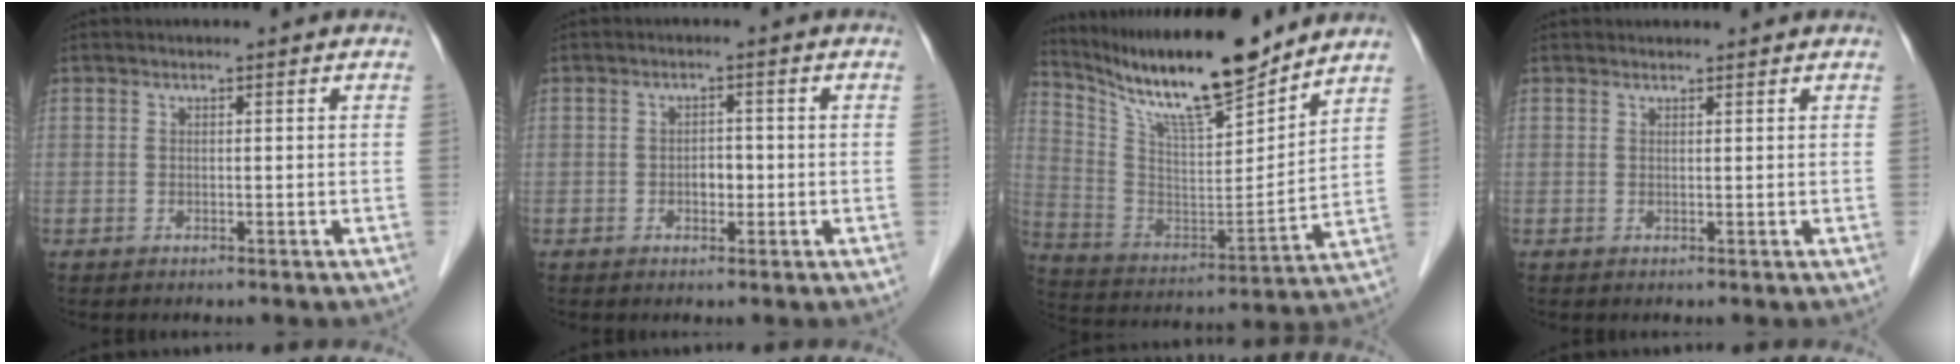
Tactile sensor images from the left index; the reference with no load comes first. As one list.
[{"total": 1.9, "force": [-0.5, 1.2, 1.4], "torque": [-0.018, 0.005, -0.007]}, {"total": 18.4, "force": [15.6, 2.2, 9.6], "torque": [-0.178, -0.010, 0.279]}, {"total": 0.9, "force": [0.9, 0.1, -0.1], "torque": [-0.007, 0.009, 0.017]}]